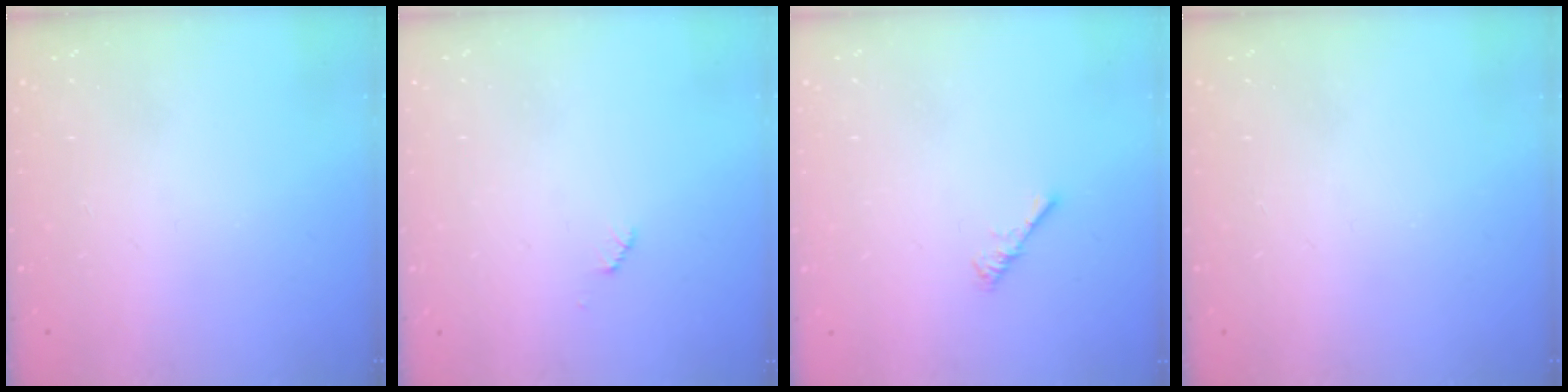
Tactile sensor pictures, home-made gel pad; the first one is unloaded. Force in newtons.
{"total": 2.5, "press": 2.5, "slide": 0.4}
{"total": 0.9, "press": 0.9, "slide": 0.3}
{"total": 0.0}